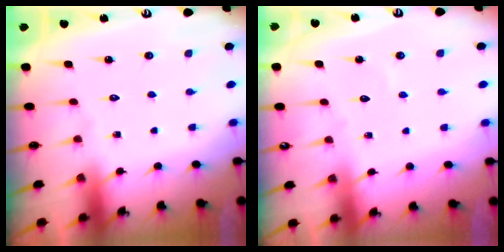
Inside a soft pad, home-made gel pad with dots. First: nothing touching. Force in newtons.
{"total": 2.7, "press": 2.7, "slide": 0.2}